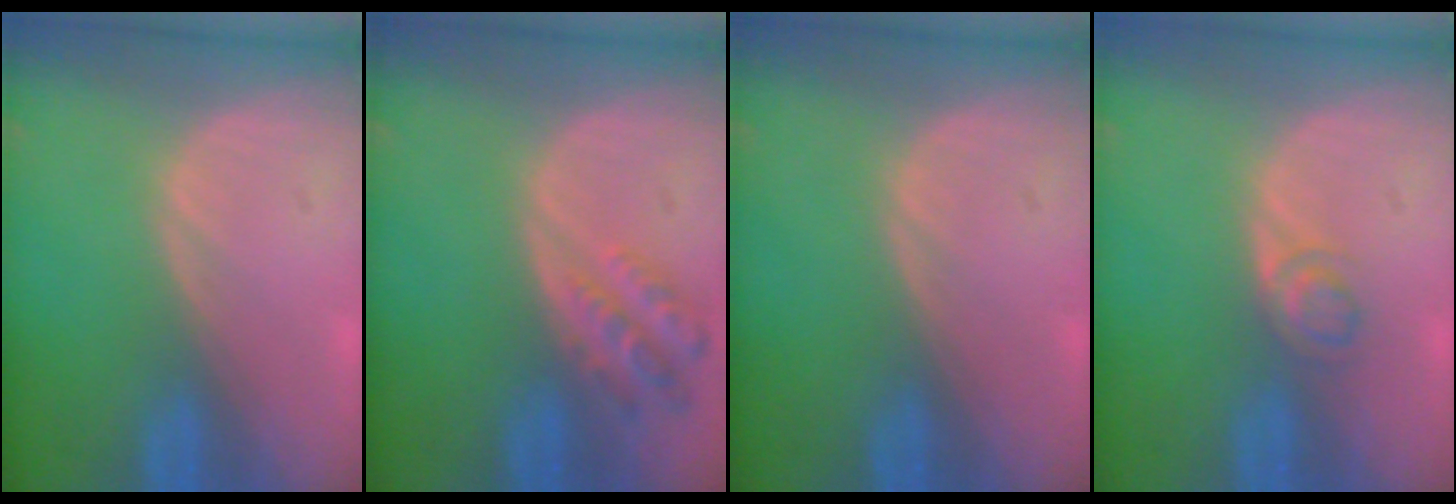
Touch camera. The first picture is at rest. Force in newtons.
{"total": 5.0, "press": 4.8, "slide": 1.5}
{"total": 0.0}
{"total": 2.7, "press": 2.7, "slide": 0.2}